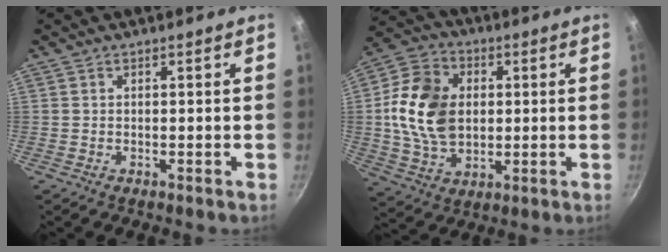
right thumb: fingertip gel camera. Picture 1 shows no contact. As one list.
[{"total": 16.3, "force": [1.4, 11.8, 11.2], "torque": [-0.189, 0.005, 0.024]}]